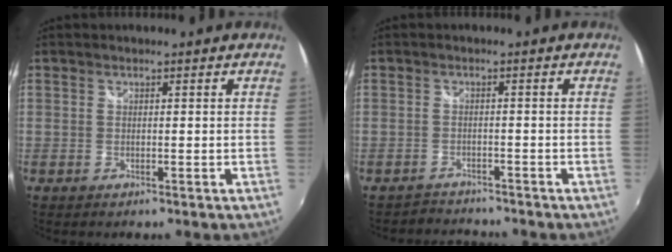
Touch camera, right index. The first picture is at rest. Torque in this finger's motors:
{"motor_torque": [0.06, 0.04, -0.08, -0.02]}